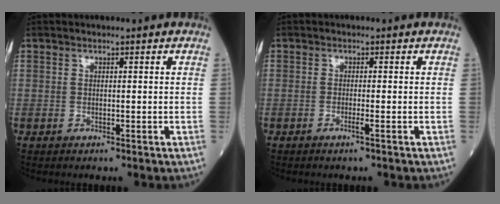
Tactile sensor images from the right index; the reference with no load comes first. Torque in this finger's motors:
{"motor_torque": [-0.04, -0.04, -0.04, 0.00]}